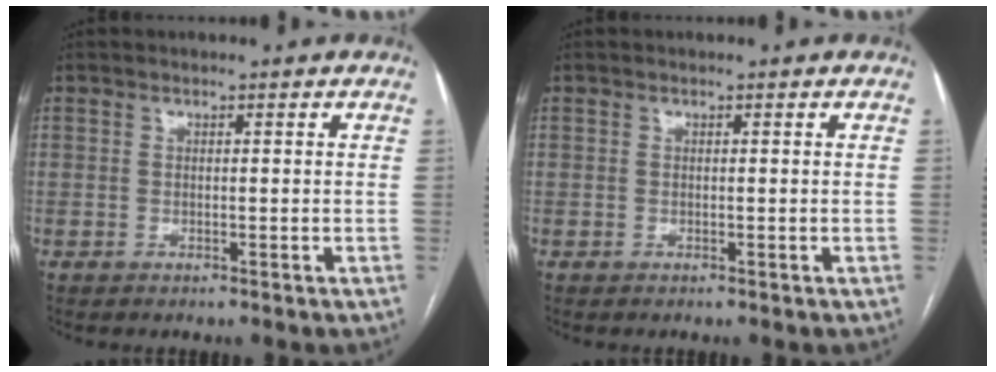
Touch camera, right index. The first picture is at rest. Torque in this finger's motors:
{"motor_torque": [0.02, -0.02, 0.00, 0.00]}